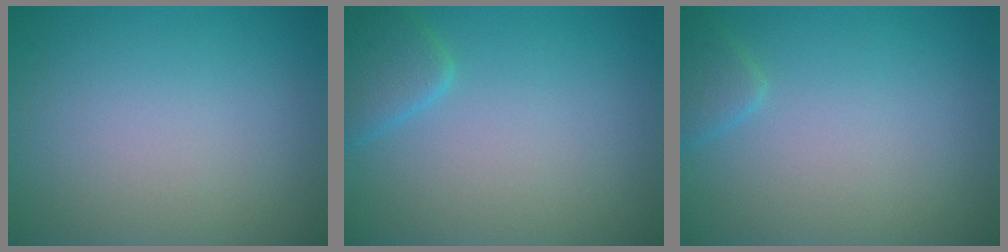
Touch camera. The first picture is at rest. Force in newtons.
{"total": 2.3, "press": 2.3, "slide": 0.2}
{"total": 1.4, "press": 1.4, "slide": 0.1}